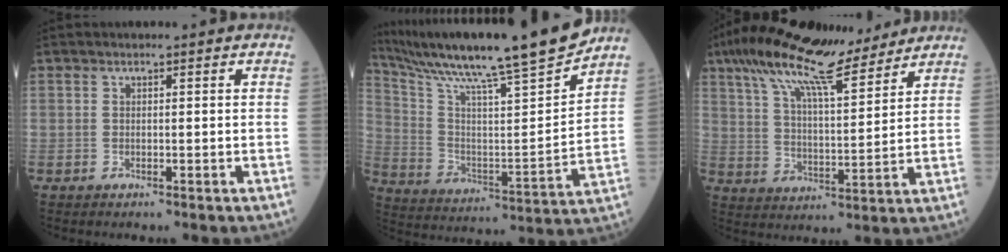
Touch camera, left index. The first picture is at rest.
{"total": 22.8, "force": [19.4, -0.7, 11.9], "torque": [-0.212, -0.023, 0.312]}
{"total": 16.3, "force": [12.9, 2.9, 9.5], "torque": [-0.175, 0.030, 0.219]}